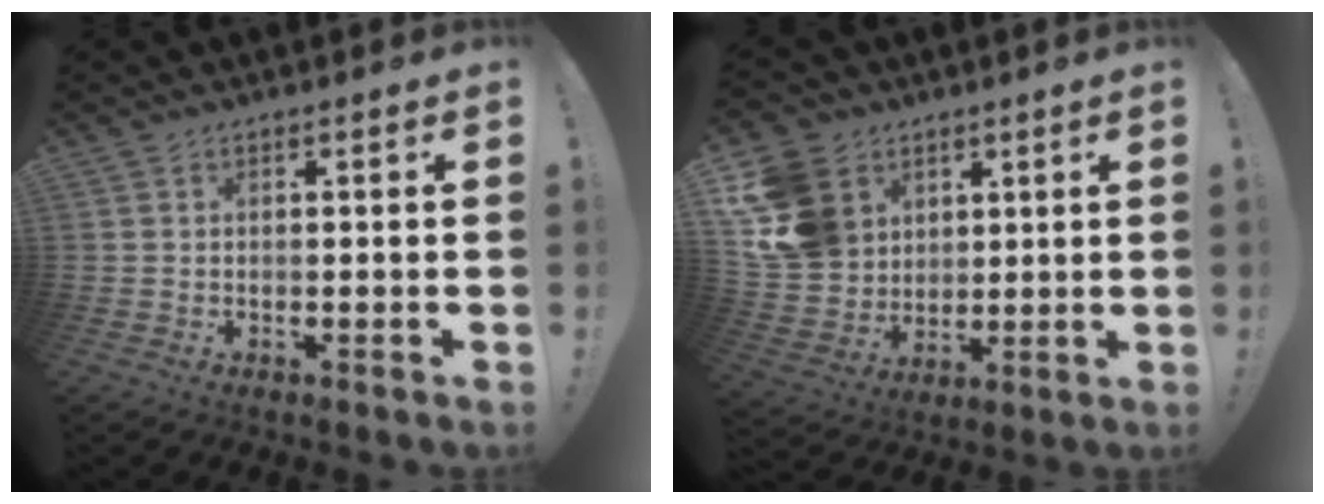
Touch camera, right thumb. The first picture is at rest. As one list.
[{"total": 16.0, "force": [5.8, 13.4, 6.7], "torque": [-0.127, -0.022, 0.125]}]